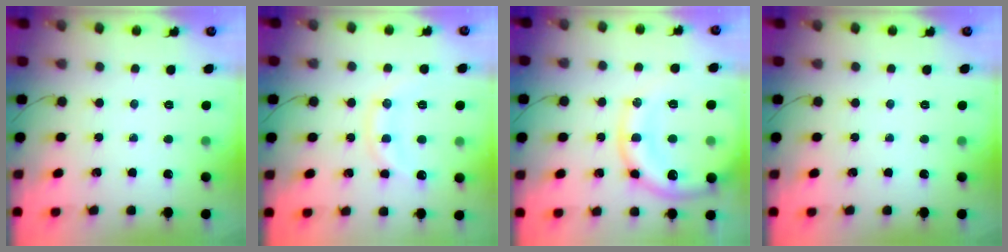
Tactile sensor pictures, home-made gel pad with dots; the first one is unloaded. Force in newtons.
{"total": 10.8, "press": 10.8, "slide": 0.7}
{"total": 15.1, "press": 14.9, "slide": 2.4}
{"total": 0.0}